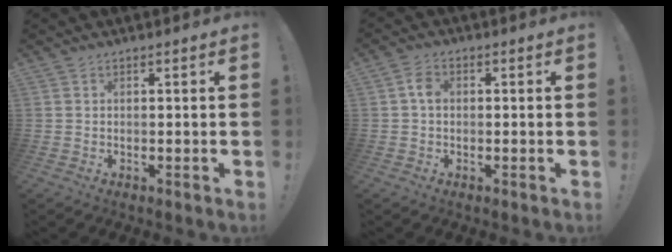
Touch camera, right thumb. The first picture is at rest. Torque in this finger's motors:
{"motor_torque": [-0.17, -0.30, -0.68, -0.77, -0.07]}